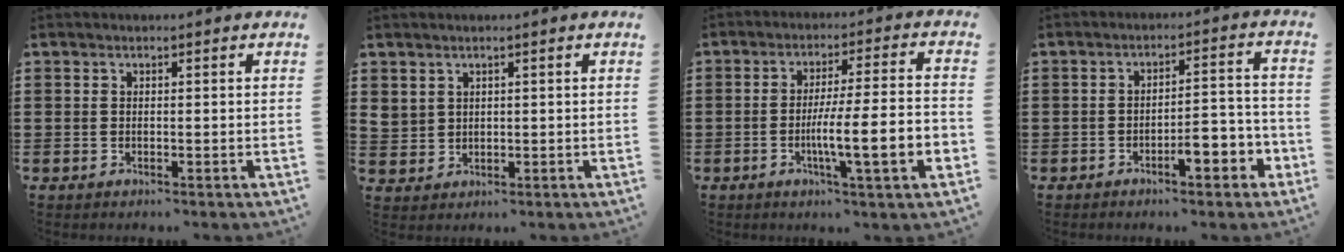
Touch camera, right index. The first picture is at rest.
{"total": 2.1, "force": [1.4, 1.5, 0.3], "torque": [-0.014, 0.007, 0.027]}
{"total": 9.5, "force": [-3.0, 0.5, 9.0], "torque": [-0.156, -0.010, -0.056]}
{"total": 5.5, "force": [-3.2, 1.5, 4.1], "torque": [-0.059, 0.005, -0.060]}